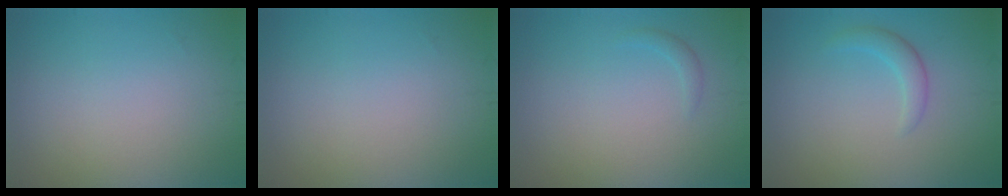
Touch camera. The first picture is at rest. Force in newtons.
{"total": 0.0}
{"total": 0.7, "press": 0.7, "slide": 0.1}
{"total": 1.7, "press": 1.7, "slide": 0.1}